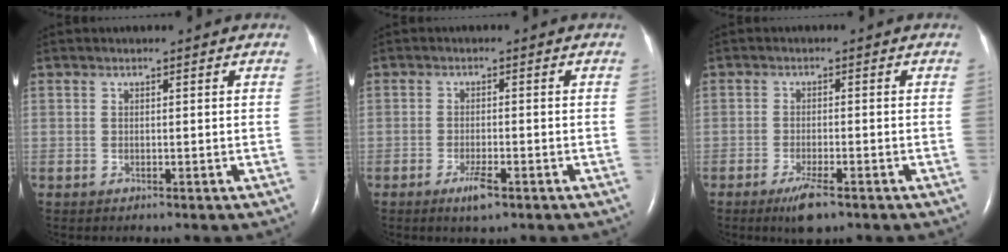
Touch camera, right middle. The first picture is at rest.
{"total": 3.1, "force": [-1.9, 0.6, 2.4], "torque": [-0.048, -0.004, -0.032]}
{"total": 4.2, "force": [-2.7, 0.7, 3.1], "torque": [-0.064, -0.008, -0.045]}